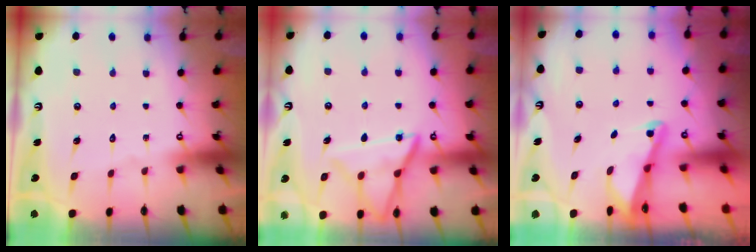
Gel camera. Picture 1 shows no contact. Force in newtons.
{"total": 13.9, "press": 13.8, "slide": 1.4}
{"total": 2.2, "press": 2.2, "slide": 0.3}